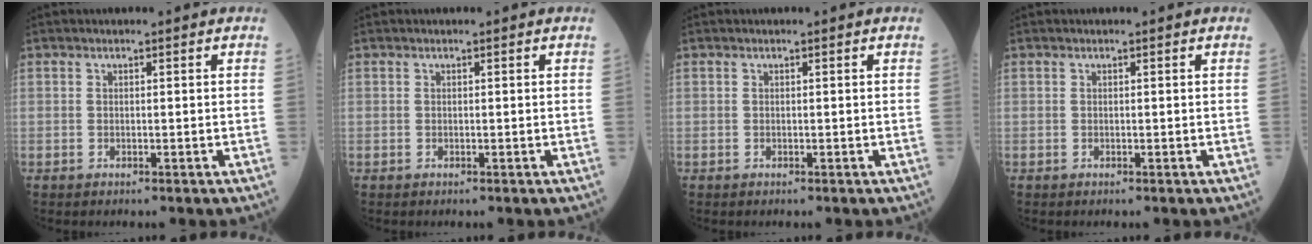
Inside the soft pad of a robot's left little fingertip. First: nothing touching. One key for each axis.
{"total": 0.0}
{"total": 0.0}
{"total": 0.0}